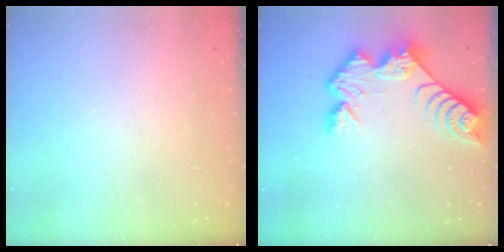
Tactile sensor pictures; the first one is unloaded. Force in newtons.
{"total": 11.3, "press": 11.3, "slide": 0.4}